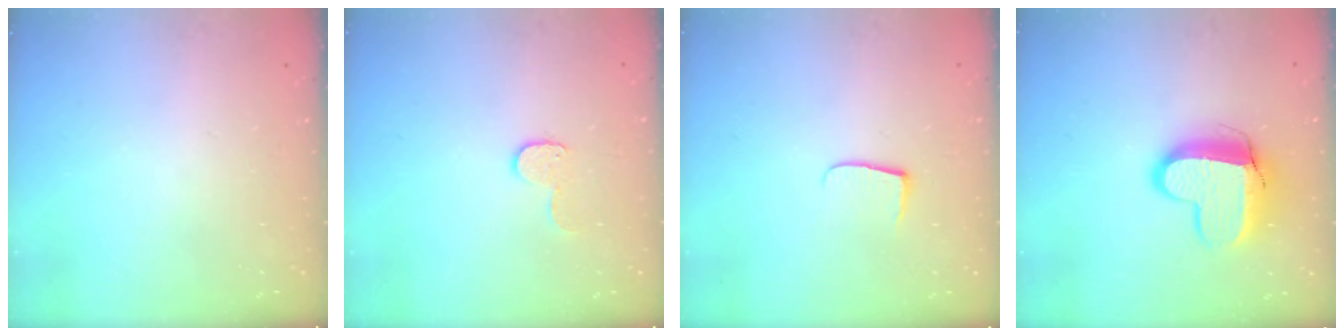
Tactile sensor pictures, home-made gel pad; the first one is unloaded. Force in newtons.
{"total": 6.7, "press": 6.7, "slide": 0.4}
{"total": 5.2, "press": 5.2, "slide": 0.7}
{"total": 12.7, "press": 12.6, "slide": 1.1}